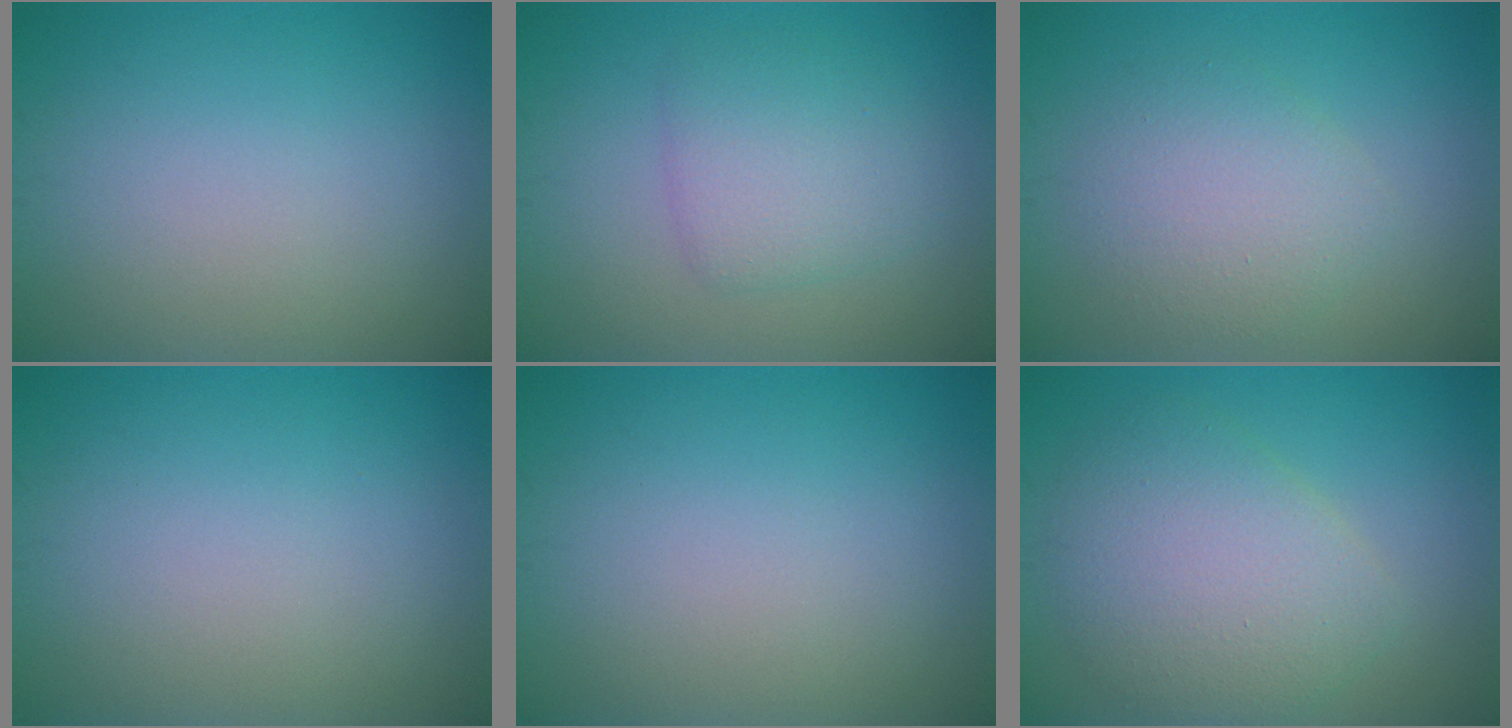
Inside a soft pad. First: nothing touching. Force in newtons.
{"total": 3.6, "press": 3.6, "slide": 0.2}
{"total": 3.4, "press": 3.4, "slide": 0.3}
{"total": 0.0}
{"total": 0.0}
{"total": 5.5, "press": 5.5, "slide": 0.2}